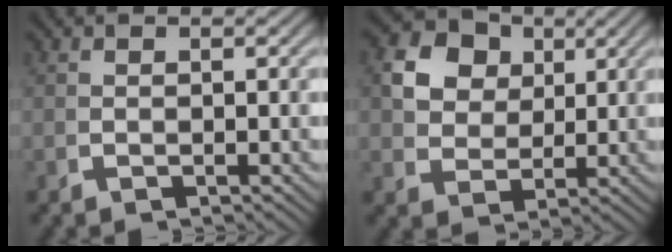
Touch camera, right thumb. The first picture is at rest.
{"total": 10.2, "force": [3.2, 8.2, 5.1], "torque": [-0.116, -0.012, 0.055]}